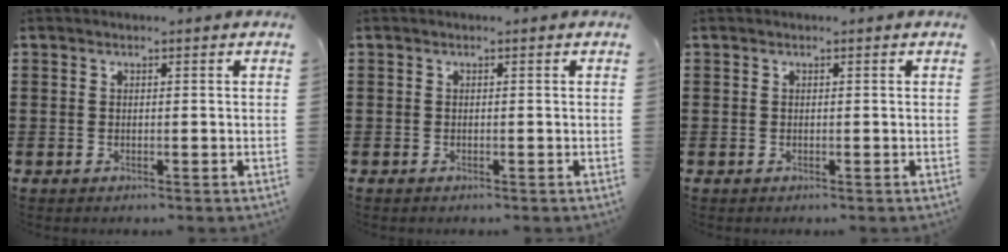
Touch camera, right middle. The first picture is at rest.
{"total": 0.0}
{"total": 0.0}